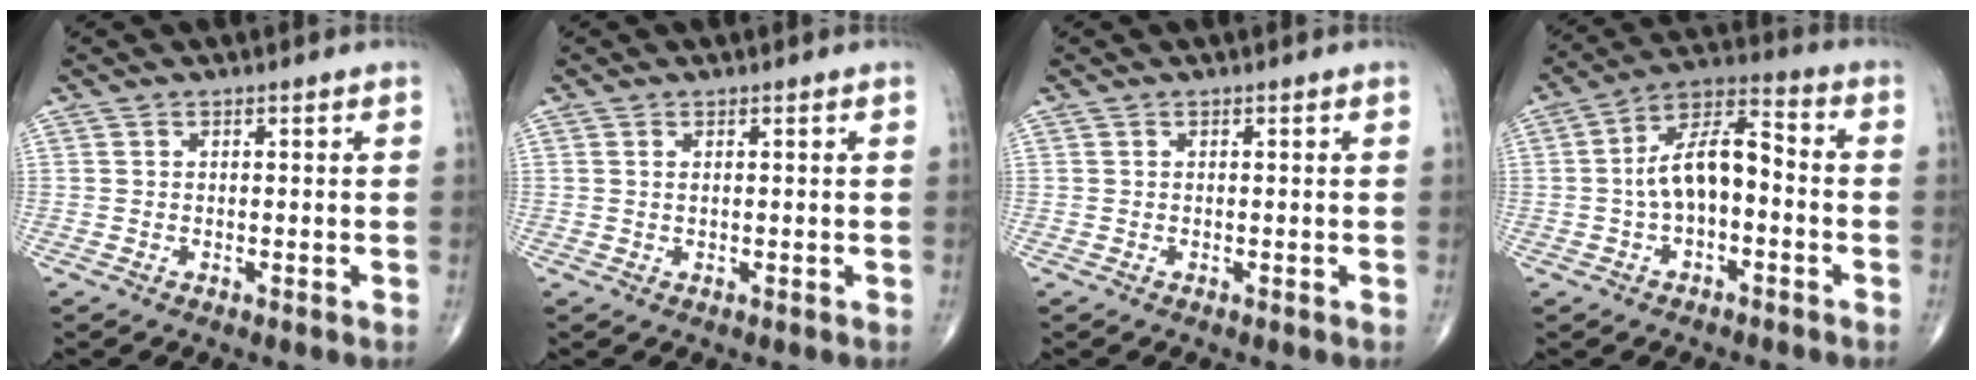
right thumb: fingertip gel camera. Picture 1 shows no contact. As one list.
[{"total": 0.5, "force": [0.3, 0.2, 0.4], "torque": [-0.013, 0.003, 0.007]}, {"total": 0.0}, {"total": 11.4, "force": [-1.3, 5.8, 9.7], "torque": [-0.167, 0.046, -0.032]}]